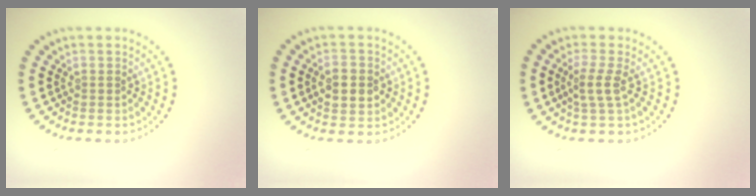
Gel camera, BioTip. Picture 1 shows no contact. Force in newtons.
{"total": 2.9, "press": 2.9, "slide": 0.1}
{"total": 2.0, "press": 1.6, "slide": 1.3}